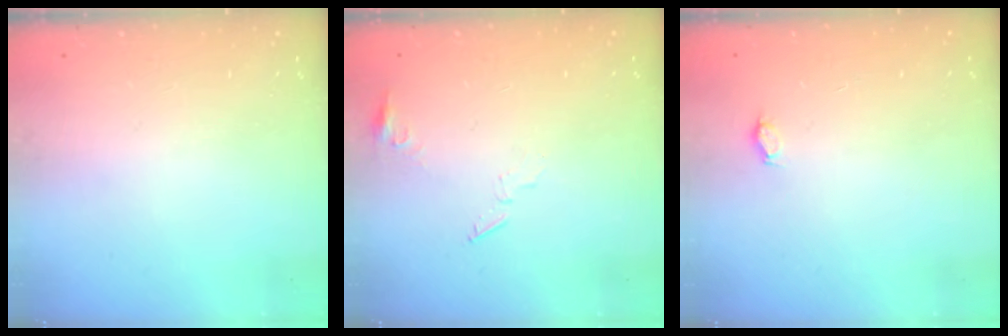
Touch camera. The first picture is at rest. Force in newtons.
{"total": 5.5, "press": 5.4, "slide": 0.5}
{"total": 2.7, "press": 2.5, "slide": 1.1}